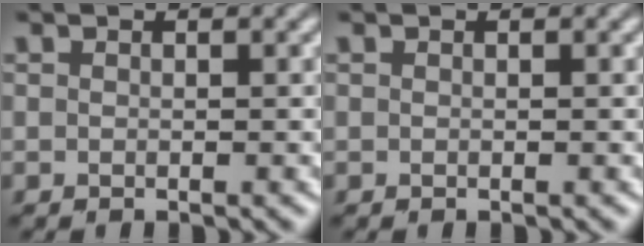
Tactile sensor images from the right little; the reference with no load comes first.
{"total": 0.0}